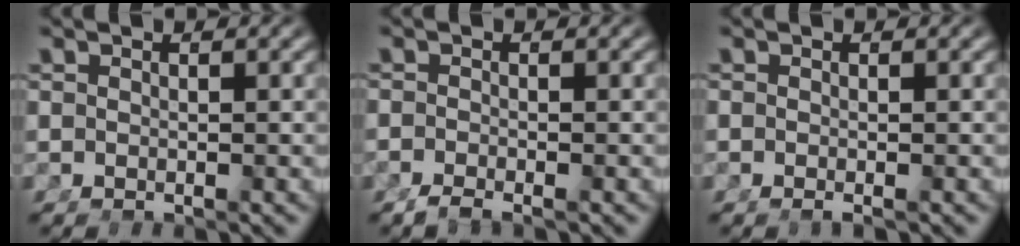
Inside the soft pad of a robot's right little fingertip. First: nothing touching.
{"total": 1.6, "force": [-1.5, 0.0, 0.5], "torque": [-0.006, -0.006, -0.024]}
{"total": 0.7, "force": [-0.6, 0.2, 0.4], "torque": [-0.007, -0.001, -0.010]}